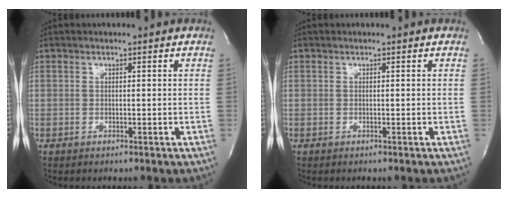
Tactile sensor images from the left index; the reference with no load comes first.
{"total": 0.0}